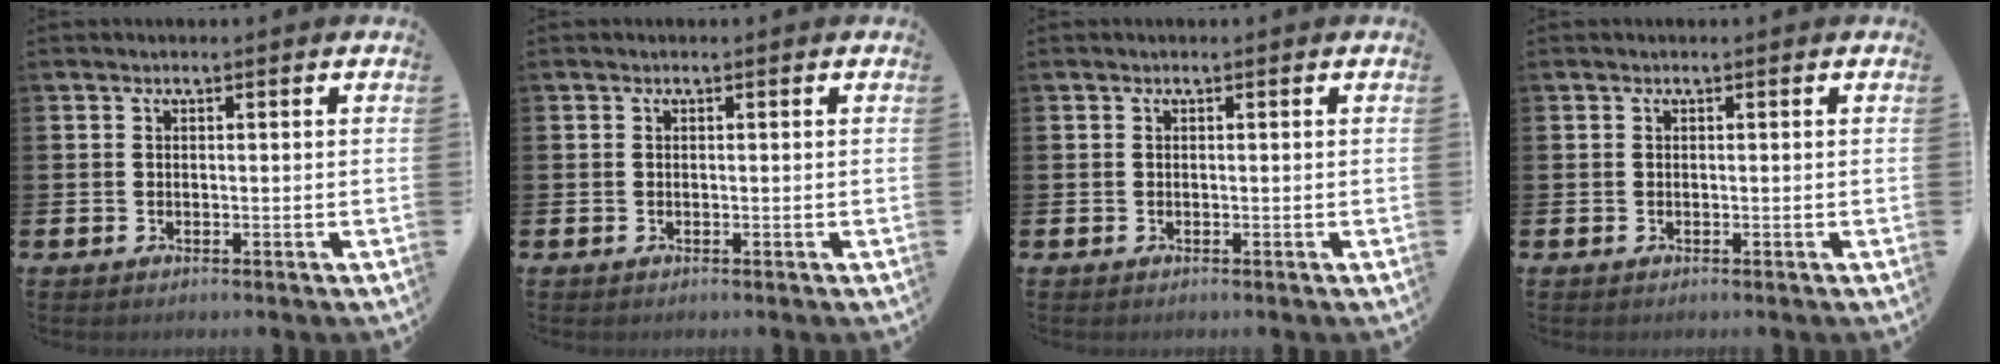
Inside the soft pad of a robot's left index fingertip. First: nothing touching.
{"total": 0.0}
{"total": 0.0}
{"total": 0.0}